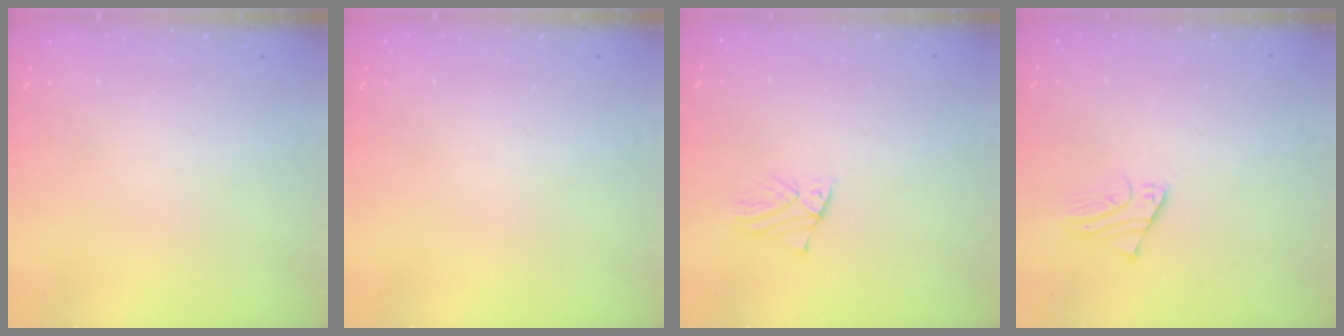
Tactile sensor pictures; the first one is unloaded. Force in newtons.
{"total": 0.0}
{"total": 1.2, "press": 1.2, "slide": 0.1}
{"total": 2.0, "press": 2.0, "slide": 0.1}